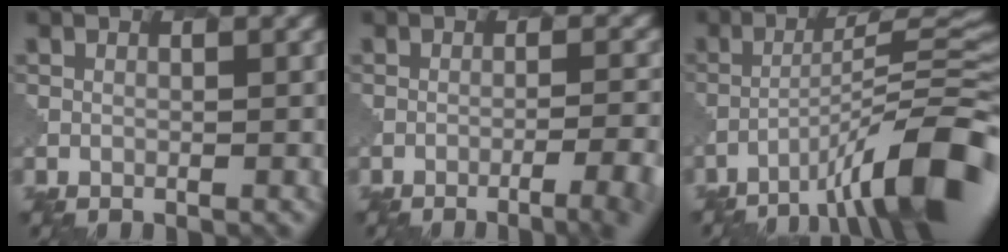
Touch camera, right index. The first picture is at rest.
{"total": 5.4, "force": [-3.3, 1.5, 4.0], "torque": [-0.044, 0.004, -0.034]}
{"total": 10.9, "force": [-6.5, 1.6, 8.6], "torque": [-0.128, 0.016, -0.106]}